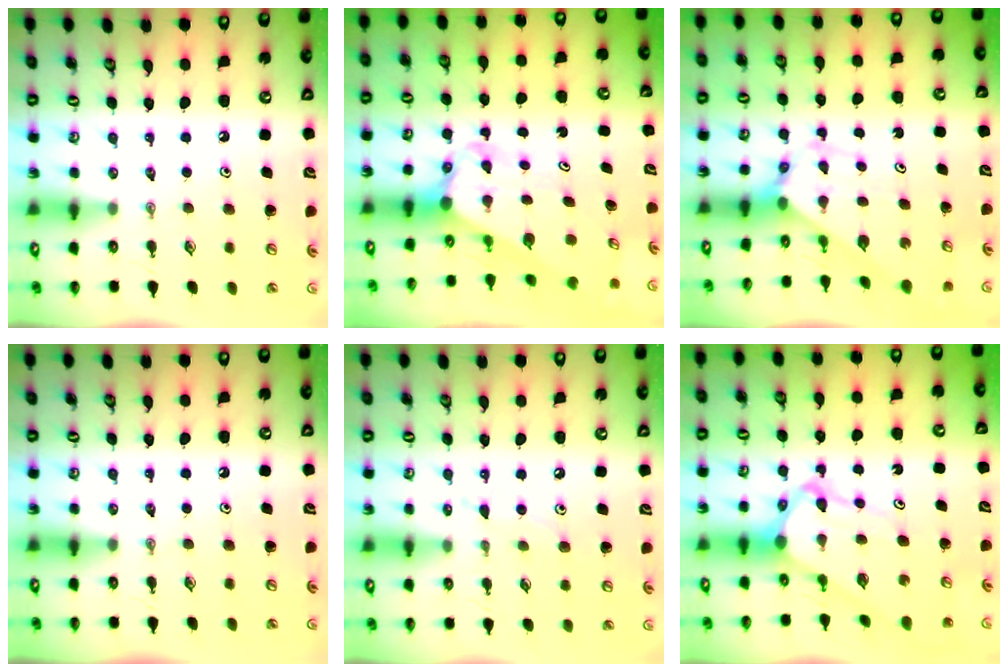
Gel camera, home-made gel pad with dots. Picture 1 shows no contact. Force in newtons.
{"total": 3.6, "press": 3.6, "slide": 0.3}
{"total": 2.8, "press": 2.8, "slide": 0.2}
{"total": 0.0}
{"total": 5.5, "press": 5.5, "slide": 0.4}
{"total": 6.7, "press": 6.7, "slide": 0.7}